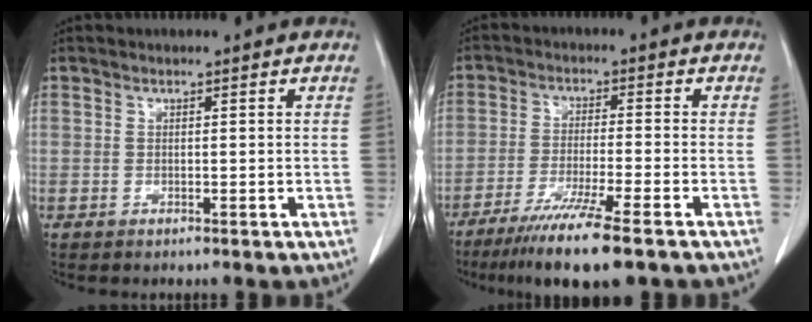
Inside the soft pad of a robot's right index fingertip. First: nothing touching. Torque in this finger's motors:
{"motor_torque": [1.20, -0.94, 0.36, 0.13]}